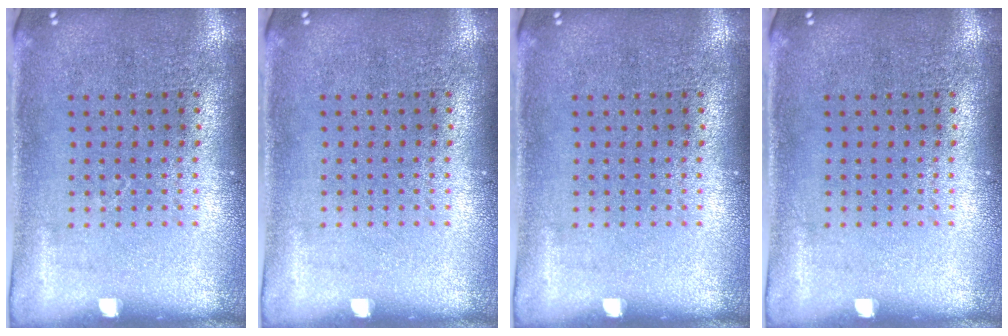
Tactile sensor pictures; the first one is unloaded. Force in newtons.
{"total": 0.0}
{"total": 0.0}
{"total": 0.0}